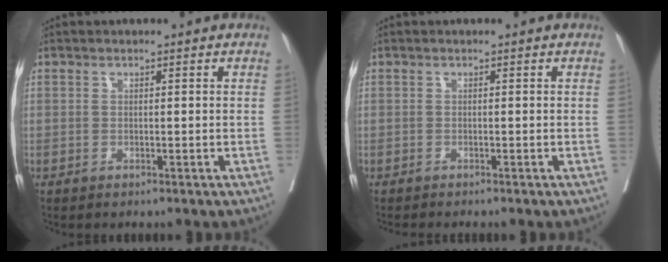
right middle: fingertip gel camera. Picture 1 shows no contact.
{"total": 1.6, "force": [-1.5, -0.1, 0.6], "torque": [-0.008, -0.001, -0.022]}